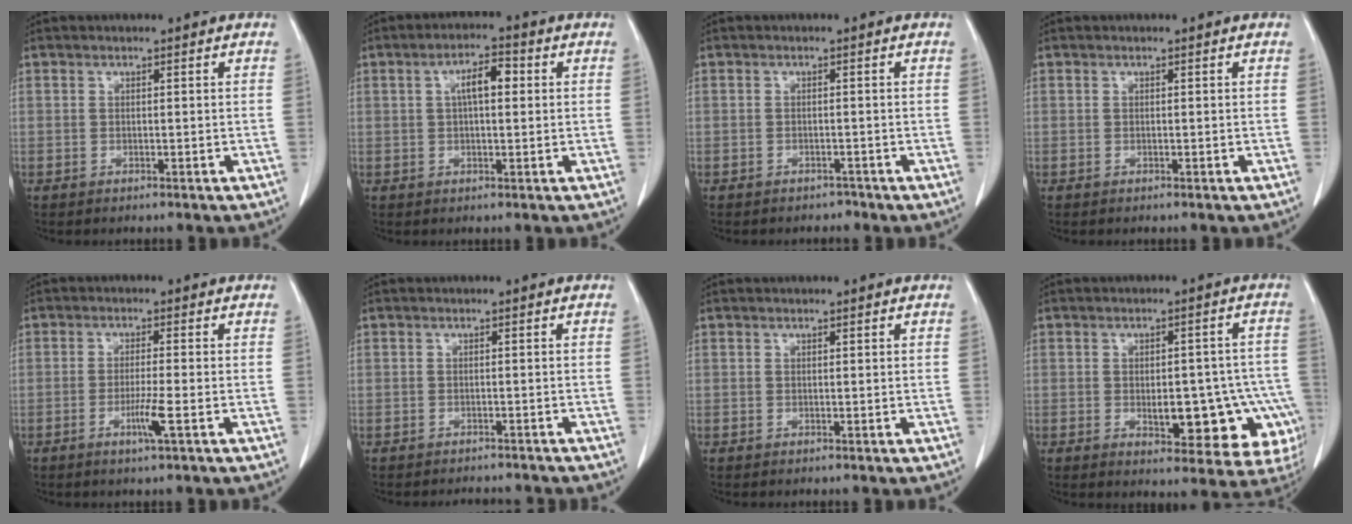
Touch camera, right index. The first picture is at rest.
{"total": 4.8, "force": [1.0, 1.5, 4.5], "torque": [-0.081, 0.016, 0.016]}
{"total": 1.4, "force": [-1.2, 0.7, -0.2], "torque": [0.001, 0.002, -0.019]}
{"total": 0.0}
{"total": 3.8, "force": [-1.5, -0.4, 3.5], "torque": [-0.069, -0.009, -0.030]}
{"total": 4.1, "force": [-3.8, 1.3, 0.6], "torque": [-0.002, -0.004, -0.047]}
{"total": 0.0}
{"total": 14.6, "force": [-4.5, 6.8, 12.1], "torque": [-0.089, 0.024, -0.040]}